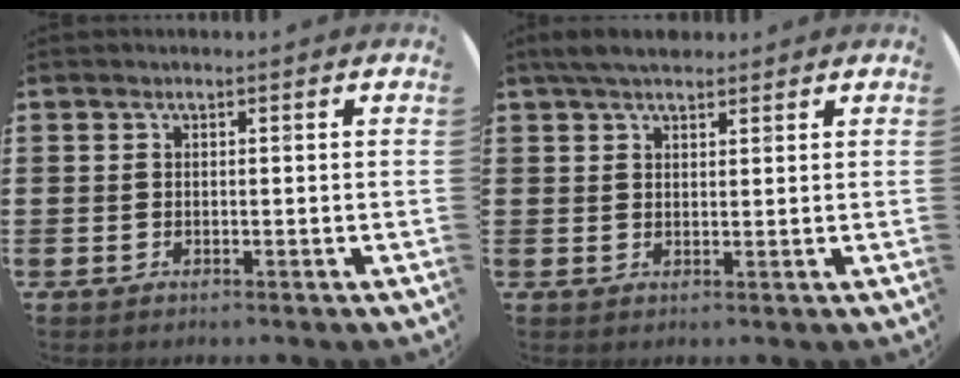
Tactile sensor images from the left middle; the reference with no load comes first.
{"total": 3.5, "force": [3.0, 1.0, 1.5], "torque": [-0.034, 0.001, 0.056]}